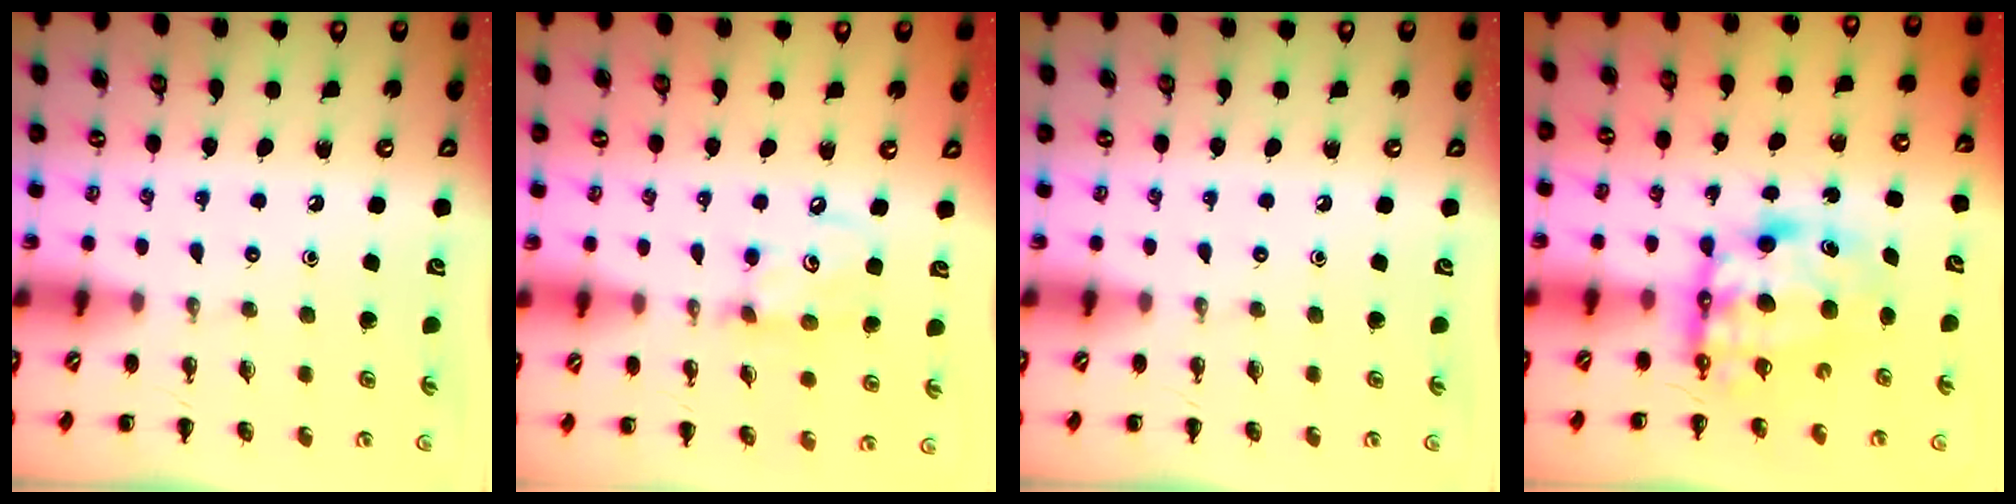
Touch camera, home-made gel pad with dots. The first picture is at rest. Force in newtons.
{"total": 5.7, "press": 5.7, "slide": 0.5}
{"total": 0.0}
{"total": 7.4, "press": 7.2, "slide": 1.8}